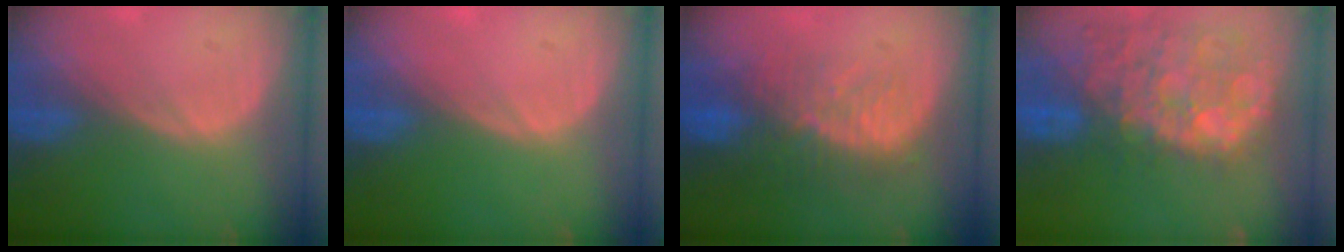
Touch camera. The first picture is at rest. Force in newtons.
{"total": 0.0}
{"total": 10.0, "press": 8.5, "slide": 5.3}
{"total": 14.1, "press": 11.6, "slide": 8.0}